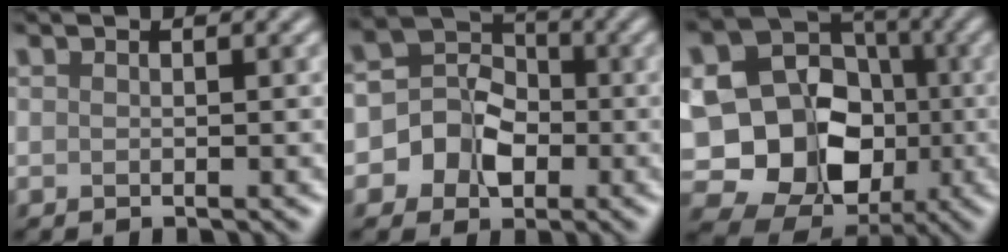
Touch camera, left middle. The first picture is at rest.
{"total": 5.9, "force": [-1.2, 5.2, 2.6], "torque": [-0.024, 0.015, -0.043]}
{"total": 15.2, "force": [-1.9, 13.1, 7.5], "torque": [-0.130, -0.010, -0.041]}